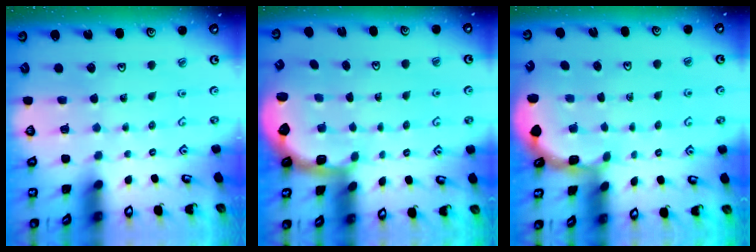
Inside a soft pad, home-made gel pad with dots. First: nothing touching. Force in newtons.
{"total": 2.6, "press": 2.1, "slide": 1.7}
{"total": 2.0, "press": 2.0, "slide": 0.3}